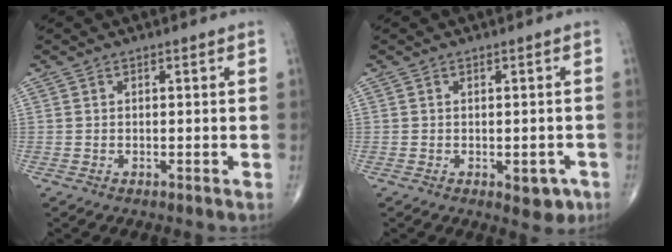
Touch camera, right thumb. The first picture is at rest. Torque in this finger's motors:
{"motor_torque": [0.63, 0.80, -0.11, -0.04, 0.00]}